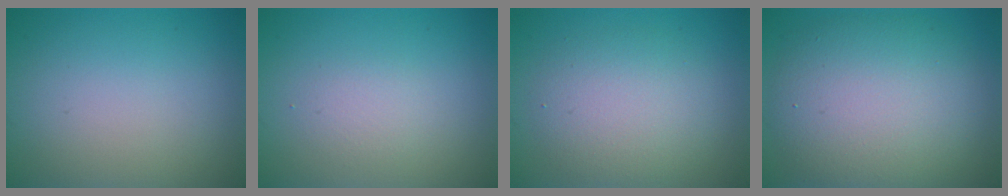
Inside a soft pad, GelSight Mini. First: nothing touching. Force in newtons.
{"total": 1.4, "press": 1.4, "slide": 0.0}
{"total": 4.5, "press": 4.4, "slide": 0.4}
{"total": 9.5, "press": 9.5, "slide": 0.4}